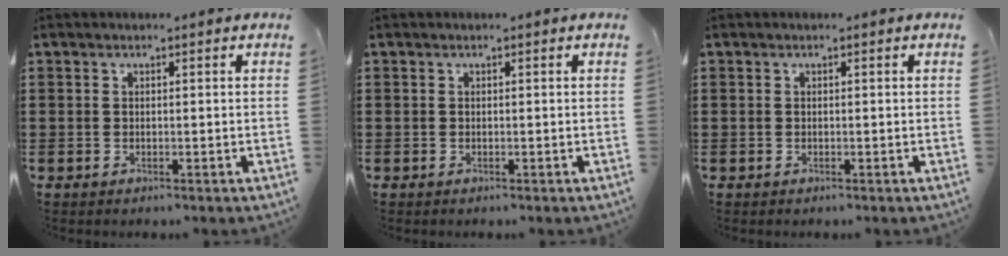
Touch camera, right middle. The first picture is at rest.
{"total": 0.0}
{"total": 0.0}